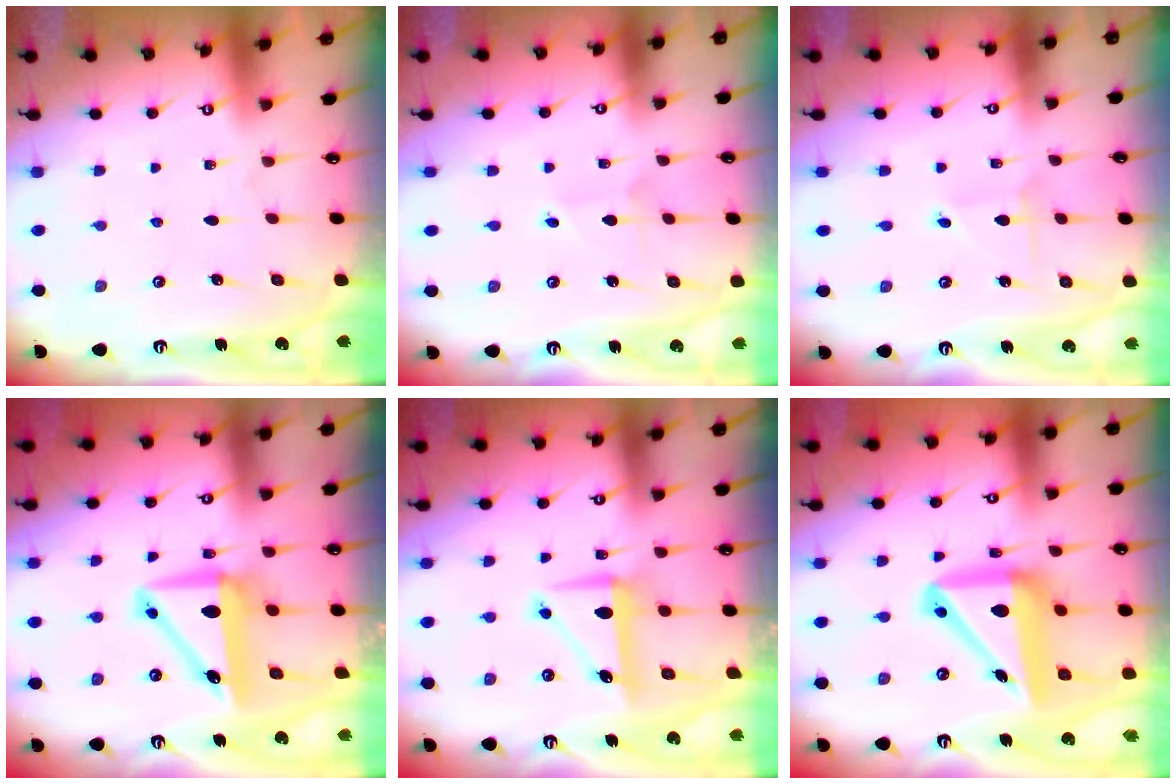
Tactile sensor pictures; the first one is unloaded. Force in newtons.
{"total": 1.6, "press": 1.6, "slide": 0.2}
{"total": 2.3, "press": 2.3, "slide": 0.2}
{"total": 9.6, "press": 9.4, "slide": 2.1}
{"total": 8.3, "press": 8.3, "slide": 0.6}
{"total": 16.2, "press": 16.1, "slide": 2.3}